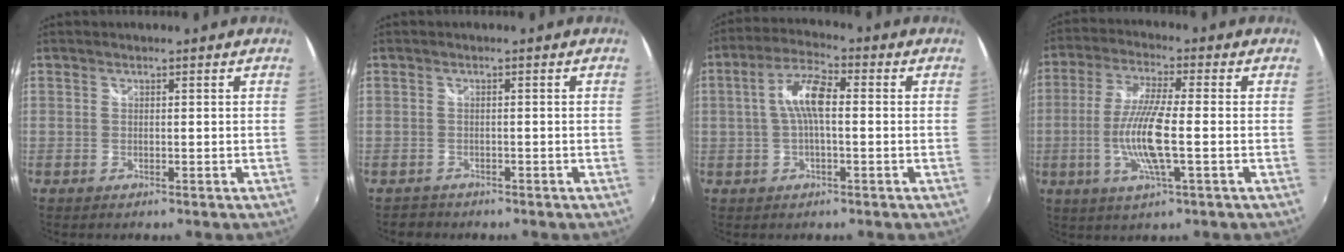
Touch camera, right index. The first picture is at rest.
{"total": 2.1, "force": [-1.7, 1.2, 0.0], "torque": [-0.007, -0.002, -0.028]}
{"total": 7.3, "force": [0.0, 2.3, 6.9], "torque": [-0.141, 0.018, 0.000]}
{"total": 9.1, "force": [-2.0, 1.2, 8.8], "torque": [-0.177, -0.006, -0.040]}